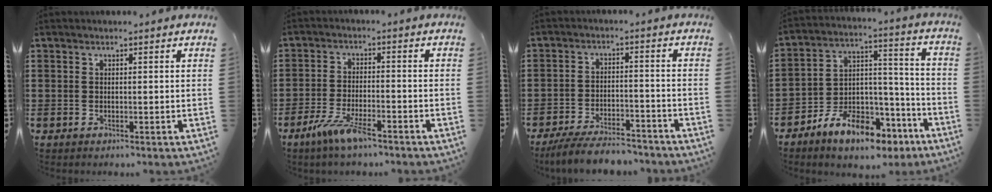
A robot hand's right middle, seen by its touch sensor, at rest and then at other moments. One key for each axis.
{"total": 6.2, "fx": -4.0, "fy": 1.2, "fz": 4.6, "tx": -0.100, "ty": -0.012, "tz": -0.073}
{"total": 6.0, "fx": -5.6, "fy": 0.8, "fz": 2.0, "tx": -0.040, "ty": 0.002, "tz": -0.109}
{"total": 10.0, "fx": -7.8, "fy": 4.6, "fz": 4.3, "tx": -0.074, "ty": 0.040, "tz": -0.142}